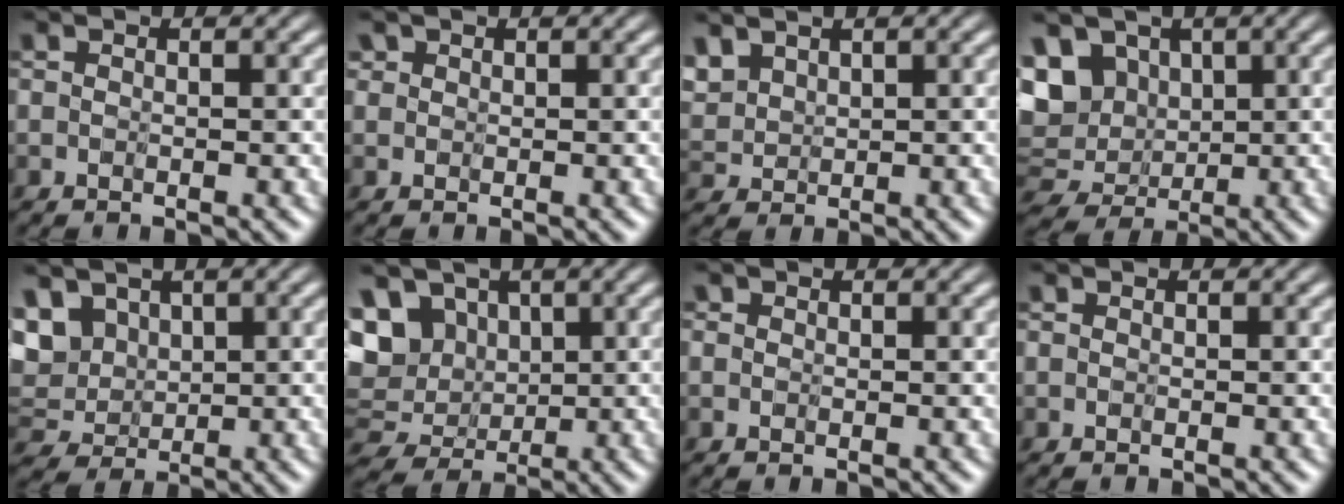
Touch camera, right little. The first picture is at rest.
{"total": 1.9, "force": [1.3, 1.3, 0.4], "torque": [-0.022, 0.012, 0.003]}
{"total": 2.7, "force": [1.8, 1.6, 1.2], "torque": [-0.067, -0.001, 0.047]}
{"total": 5.0, "force": [2.1, 3.8, 2.6], "torque": [-0.055, 0.005, 0.031]}
{"total": 3.8, "force": [2.1, 2.6, 1.8], "torque": [-0.050, 0.008, 0.030]}
{"total": 6.4, "force": [2.2, 5.0, 3.2], "torque": [-0.071, 0.010, 0.032]}
{"total": 1.1, "force": [0.6, 0.8, 0.4], "torque": [-0.012, 0.003, -0.007]}
{"total": 0.0}